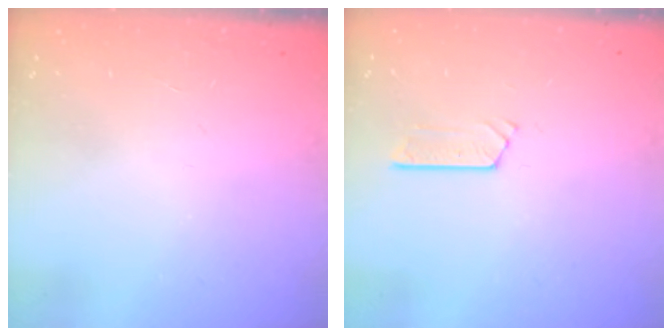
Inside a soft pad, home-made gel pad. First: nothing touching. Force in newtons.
{"total": 2.5, "press": 2.5, "slide": 0.2}